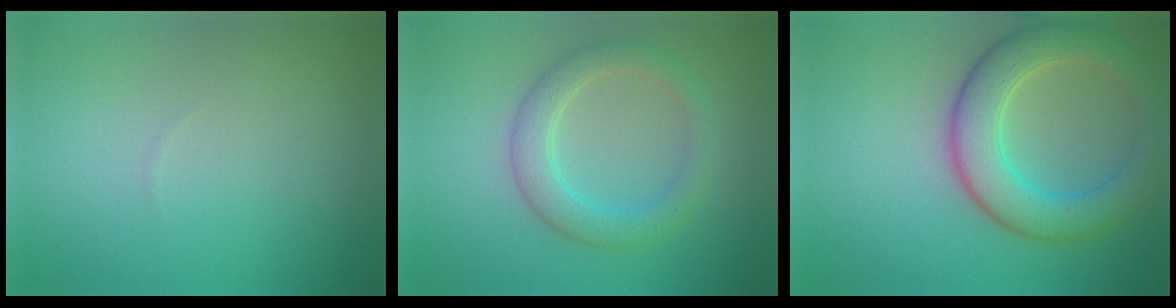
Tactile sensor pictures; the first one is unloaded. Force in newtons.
{"total": 3.6, "press": 3.6, "slide": 0.2}
{"total": 7.0, "press": 6.9, "slide": 0.3}